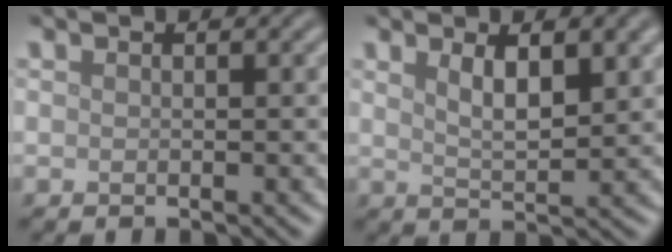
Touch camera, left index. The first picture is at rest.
{"total": 4.1, "force": [1.9, 1.3, 3.4], "torque": [-0.060, -0.002, 0.036]}